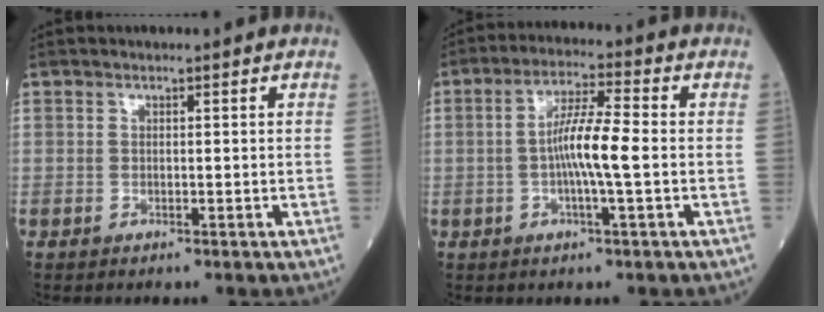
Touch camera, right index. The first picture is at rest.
{"total": 7.5, "force": [-0.8, 0.1, 7.5], "torque": [-0.142, 0.005, -0.020]}